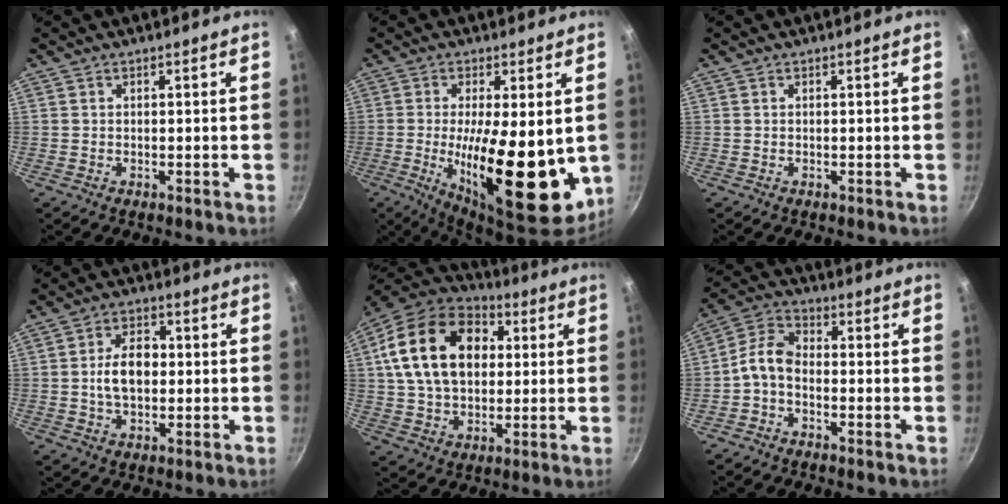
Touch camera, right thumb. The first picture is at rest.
{"total": 20.1, "force": [-1.6, 7.3, 18.7], "torque": [-0.272, -0.019, -0.017]}
{"total": 0.0}
{"total": 5.3, "force": [0.0, 3.5, 4.0], "torque": [-0.048, 0.012, -0.004]}
{"total": 21.8, "force": [4.7, 15.2, 15.0], "torque": [-0.240, 0.017, 0.074]}
{"total": 6.2, "force": [-2.1, 3.9, 4.4], "torque": [-0.091, 0.037, -0.055]}